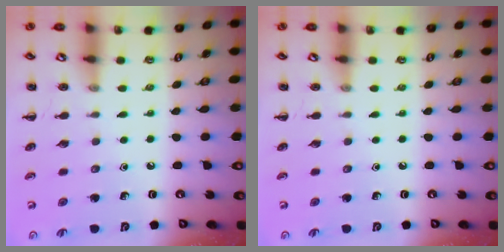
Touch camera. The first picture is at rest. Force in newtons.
{"total": 0.0}